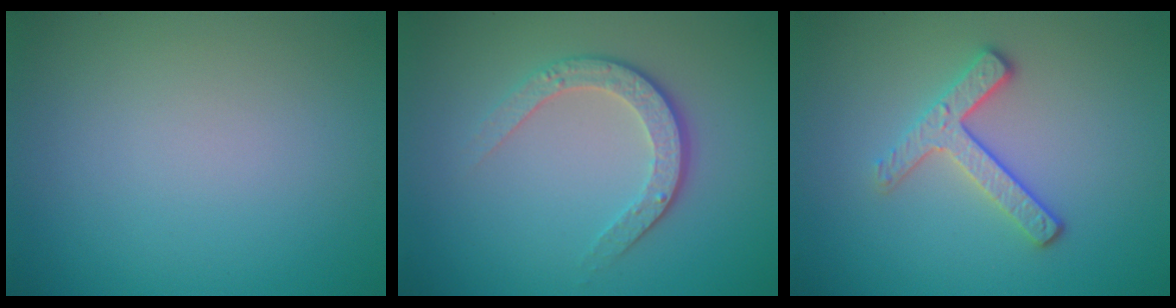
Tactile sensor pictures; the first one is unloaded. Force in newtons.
{"total": 3.5, "press": 2.6, "slide": 2.3}
{"total": 3.1, "press": 2.6, "slide": 1.7}